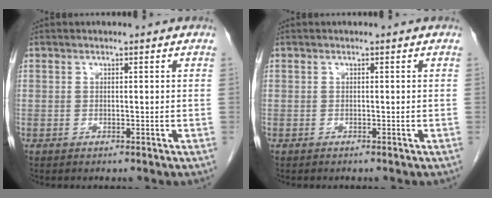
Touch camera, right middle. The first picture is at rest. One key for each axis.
{"total": 0.0}